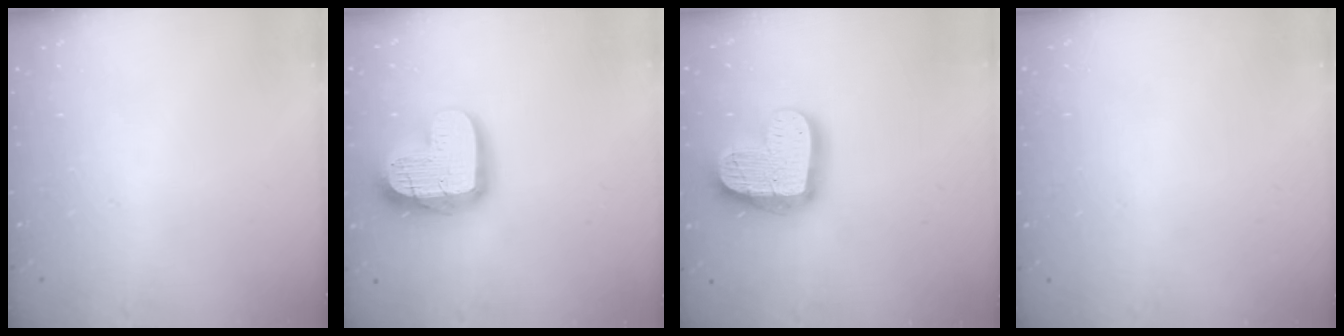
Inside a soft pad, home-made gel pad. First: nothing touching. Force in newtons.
{"total": 18.3, "press": 18.2, "slide": 1.9}
{"total": 19.6, "press": 19.5, "slide": 1.4}
{"total": 0.0}